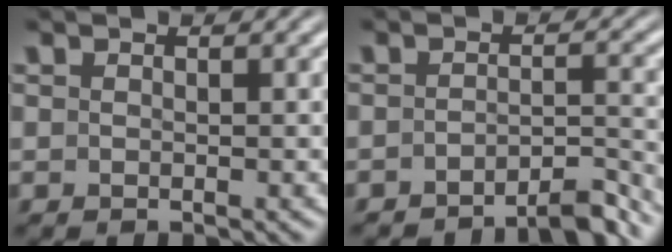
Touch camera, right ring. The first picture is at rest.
{"total": 4.0, "force": [-3.7, 0.5, 1.6], "torque": [-0.022, -0.009, -0.062]}